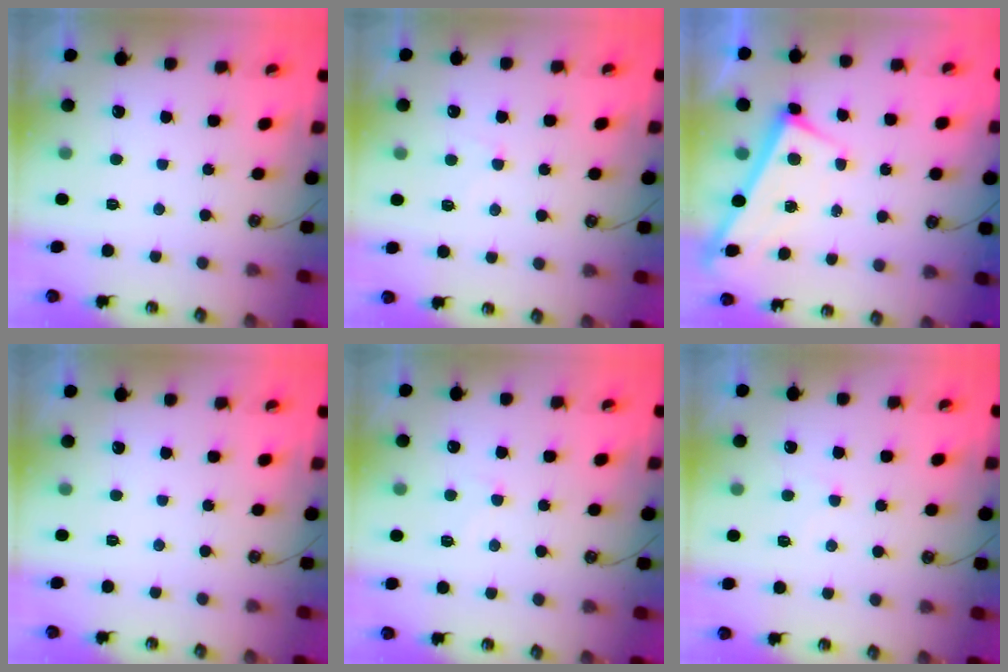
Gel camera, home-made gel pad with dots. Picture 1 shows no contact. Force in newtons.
{"total": 0.9, "press": 0.9, "slide": 0.4}
{"total": 2.9, "press": 2.9, "slide": 0.1}
{"total": 0.0}
{"total": 1.5, "press": 1.4, "slide": 0.5}
{"total": 3.5, "press": 3.5, "slide": 0.4}